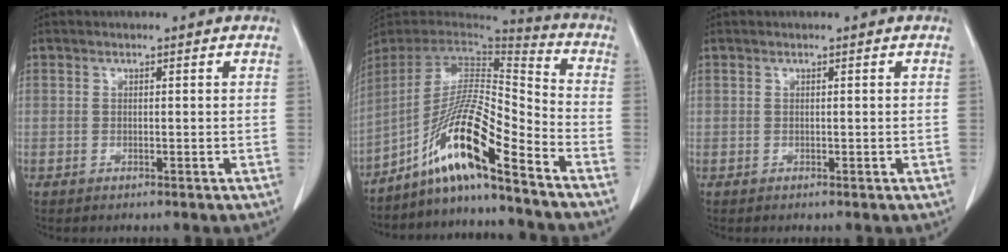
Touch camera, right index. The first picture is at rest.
{"total": 14.7, "force": [-10.1, -0.2, 10.6], "torque": [-0.191, 0.006, -0.186]}
{"total": 0.0}